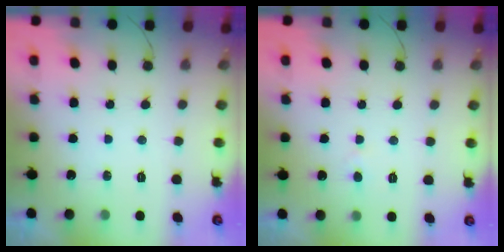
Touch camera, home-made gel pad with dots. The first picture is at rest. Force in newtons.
{"total": 2.4, "press": 2.3, "slide": 0.3}